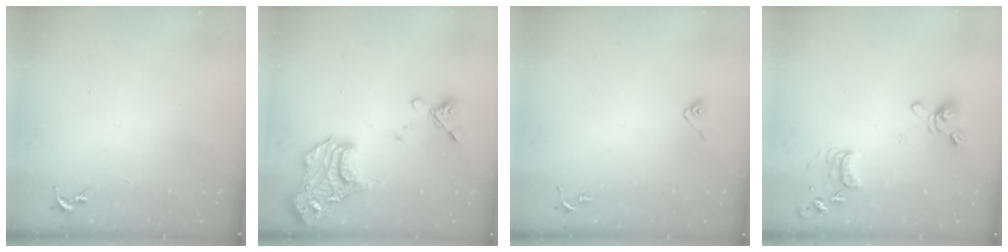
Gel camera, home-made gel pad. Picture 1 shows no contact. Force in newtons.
{"total": 22.9, "press": 22.8, "slide": 2.3}
{"total": 5.0, "press": 4.4, "slide": 2.3}
{"total": 13.1, "press": 13.0, "slide": 1.3}